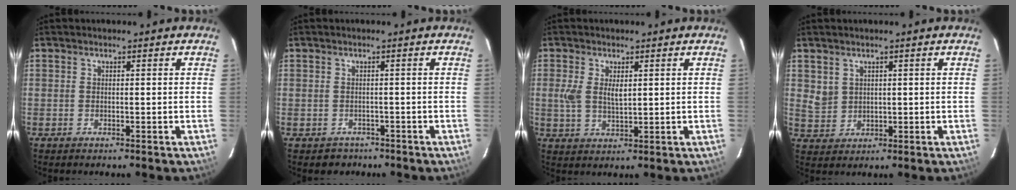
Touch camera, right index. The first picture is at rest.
{"total": 2.9, "force": [-1.6, 2.5, -0.1], "torque": [0.003, 0.015, -0.018]}
{"total": 4.6, "force": [1.0, 2.2, 3.9], "torque": [-0.080, 0.000, 0.017]}
{"total": 3.4, "force": [1.6, 2.9, 0.9], "torque": [-0.014, 0.004, 0.043]}